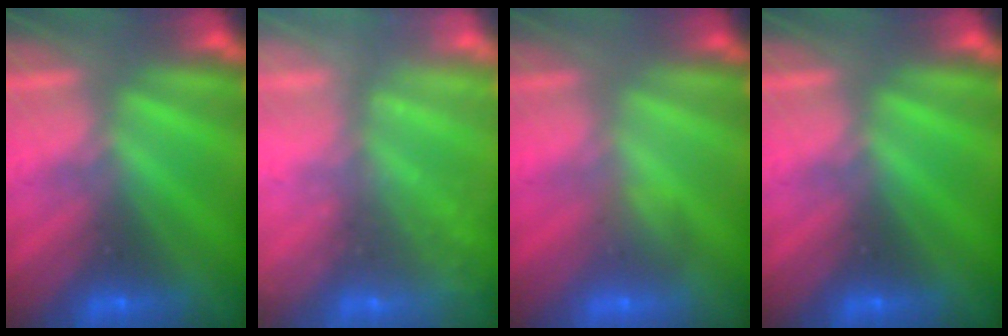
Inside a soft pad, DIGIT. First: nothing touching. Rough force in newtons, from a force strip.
{"total": 2.5}
{"total": 2.9}
{"total": 0.0}